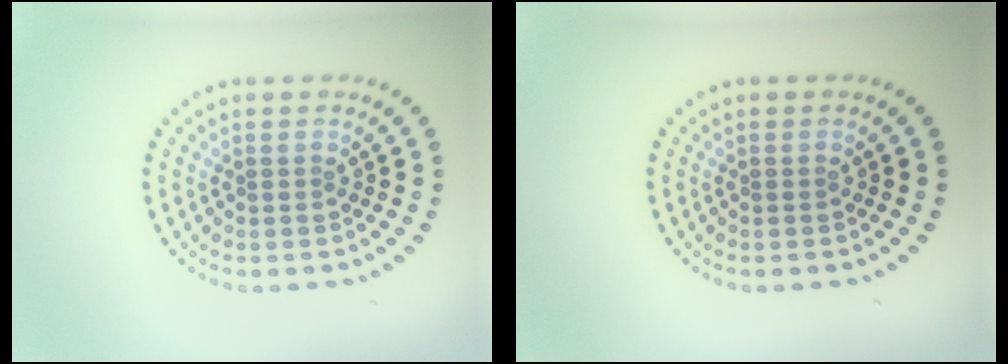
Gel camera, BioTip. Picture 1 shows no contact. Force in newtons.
{"total": 0.0}